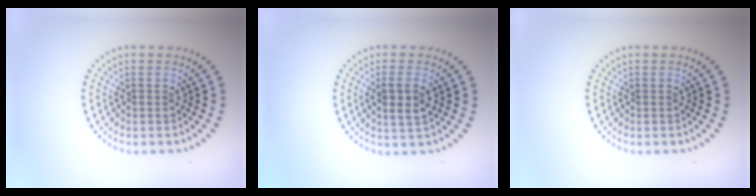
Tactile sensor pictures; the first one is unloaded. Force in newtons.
{"total": 2.7, "press": 2.6, "slide": 0.8}
{"total": 0.0}